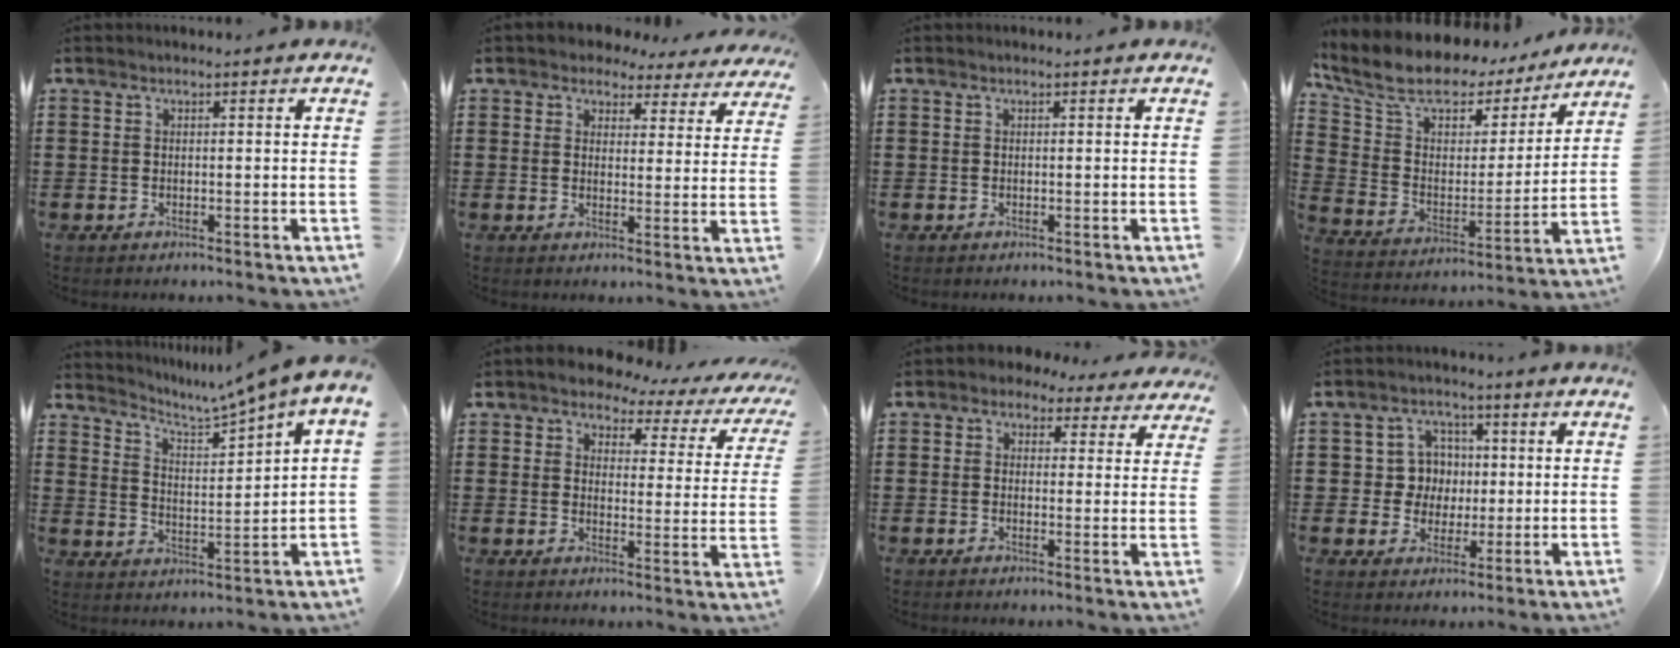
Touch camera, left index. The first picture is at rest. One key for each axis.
{"total": 3.8, "fx": 3.4, "fy": 1.5, "fz": 0.6, "tx": -0.023, "ty": -0.013, "tz": 0.058}
{"total": 0.0}
{"total": 10.2, "fx": 8.0, "fy": 4.9, "fz": 4.1, "tx": -0.114, "ty": -0.050, "tz": 0.139}
{"total": 4.4, "fx": 3.6, "fy": -0.3, "fz": 2.6, "tx": -0.071, "ty": -0.030, "tz": 0.048}
{"total": 4.2, "fx": 3.5, "fy": 1.7, "fz": 1.4, "tx": -0.042, "ty": -0.018, "tz": 0.054}
{"total": 2.8, "fx": 2.2, "fy": 1.7, "fz": 0.7, "tx": -0.019, "ty": -0.002, "tz": 0.037}
{"total": 6.1, "fx": 0.6, "fy": 5.8, "fz": 1.9, "tx": -0.055, "ty": 0.015, "tz": 0.008}